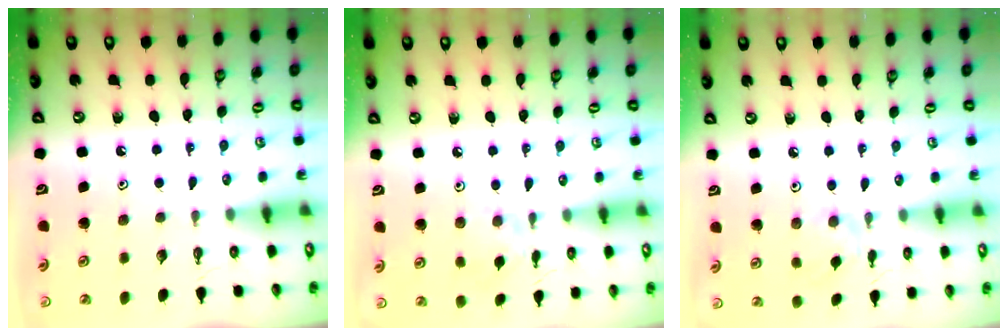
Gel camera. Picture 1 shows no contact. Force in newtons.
{"total": 2.8, "press": 2.7, "slide": 0.5}
{"total": 2.7, "press": 2.7, "slide": 0.6}